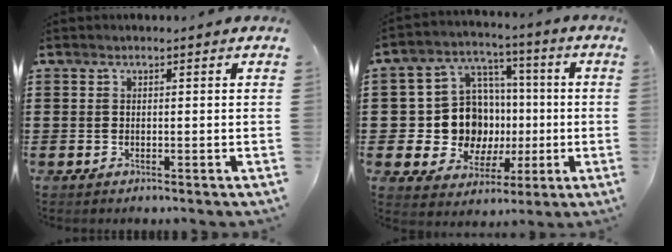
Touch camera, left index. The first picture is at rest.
{"total": 6.9, "force": [-0.6, 4.8, 4.8], "torque": [-0.101, 0.006, -0.017]}